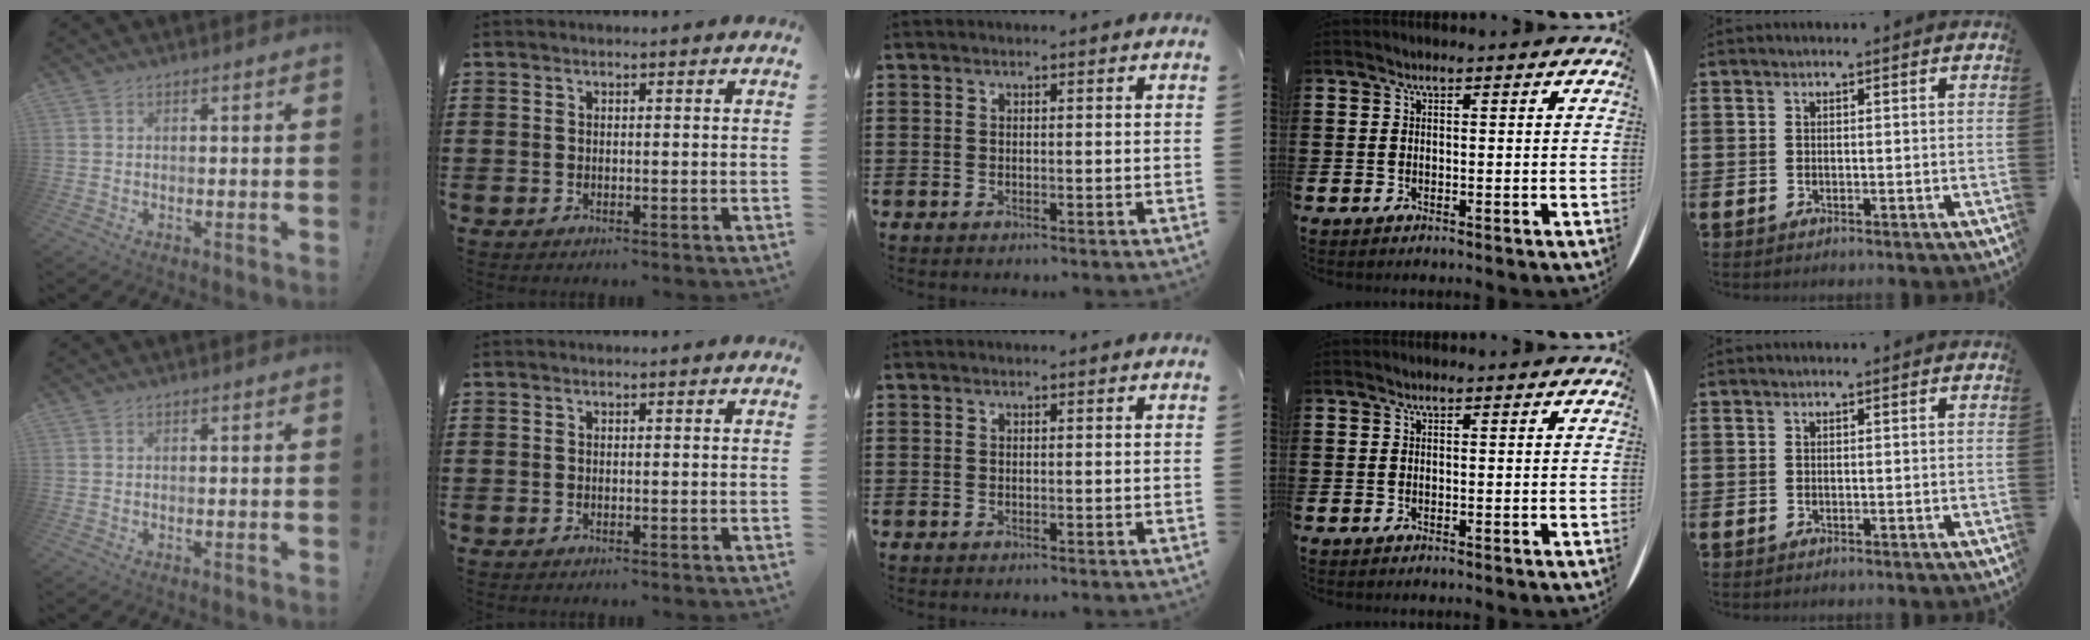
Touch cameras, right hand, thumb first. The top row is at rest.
{}